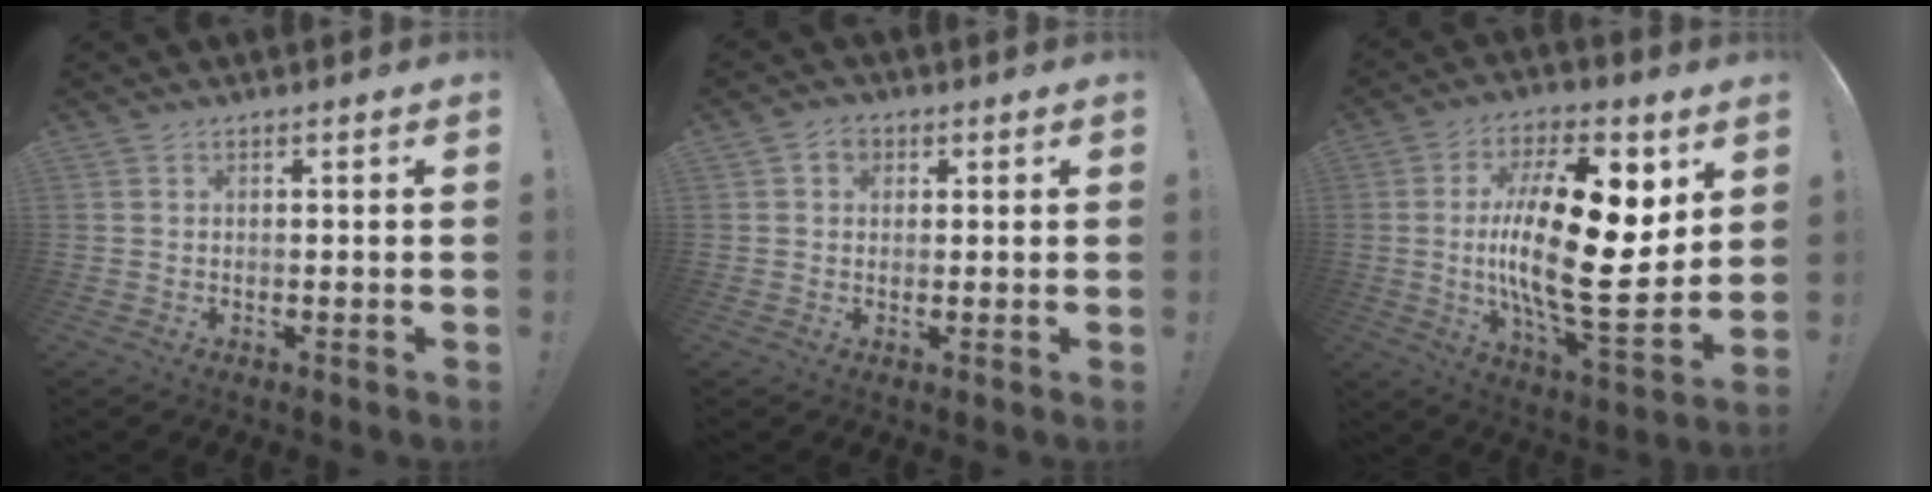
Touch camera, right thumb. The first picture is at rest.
{"total": 3.5, "force": [1.2, 3.0, 1.5], "torque": [-0.019, 0.000, 0.022]}
{"total": 26.2, "force": [2.8, 9.7, 24.2], "torque": [-0.440, -0.022, 0.046]}